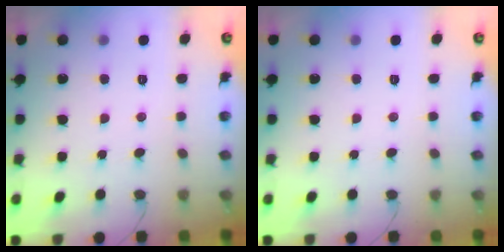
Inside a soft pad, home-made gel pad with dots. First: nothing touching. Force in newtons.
{"total": 0.0}